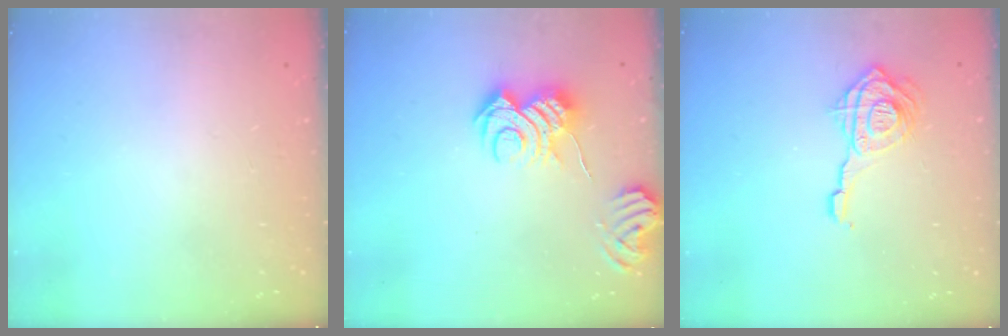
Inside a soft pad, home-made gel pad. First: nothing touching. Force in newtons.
{"total": 9.0, "press": 9.0, "slide": 1.0}
{"total": 12.8, "press": 12.7, "slide": 1.4}